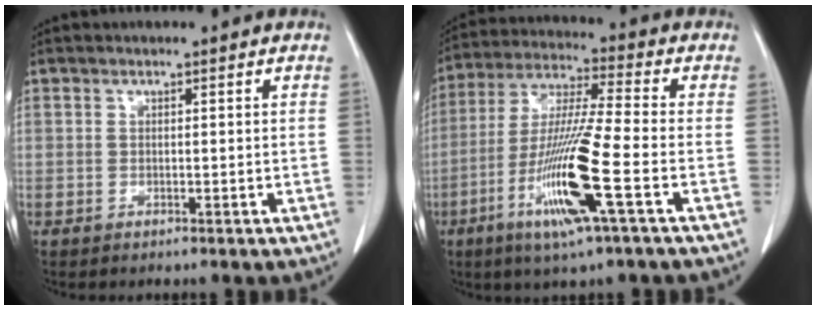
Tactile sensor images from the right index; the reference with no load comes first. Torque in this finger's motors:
{"motor_torque": [2.14, 0.00, 0.41, 0.12]}